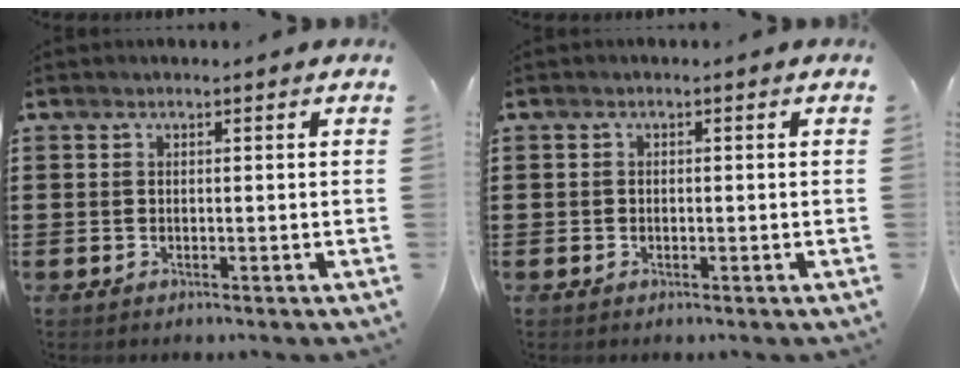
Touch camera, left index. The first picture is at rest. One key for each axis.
{"total": 0.7, "fx": -0.3, "fy": 0.6, "fz": 0.3, "tx": -0.008, "ty": 0.001, "tz": -0.005}